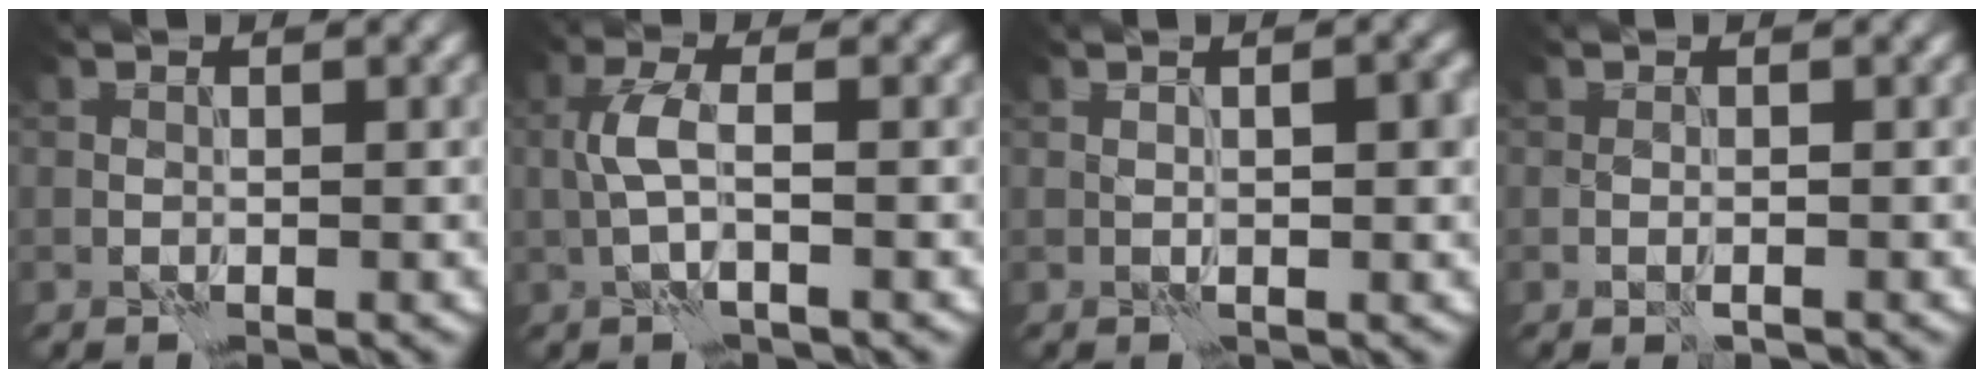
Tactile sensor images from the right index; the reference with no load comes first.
{"total": 2.8, "force": [-0.2, 0.8, 2.7], "torque": [-0.061, 0.007, -0.008]}
{"total": 2.2, "force": [0.4, 0.8, 2.0], "torque": [-0.027, 0.001, 0.009]}
{"total": 1.0, "force": [-0.5, 0.3, 0.8], "torque": [-0.020, -0.003, -0.009]}